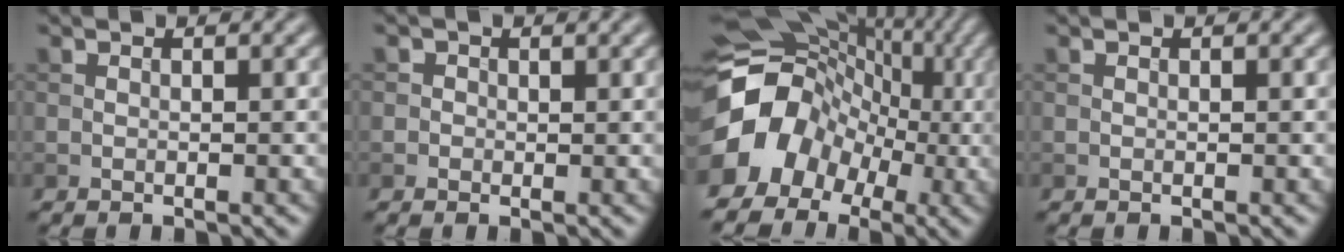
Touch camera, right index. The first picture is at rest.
{"total": 0.9, "force": [0.1, 0.9, 0.1], "torque": [0.005, -0.003, -0.003]}
{"total": 11.1, "force": [-2.1, 9.5, 5.3], "torque": [-0.098, -0.003, -0.045]}
{"total": 0.0}